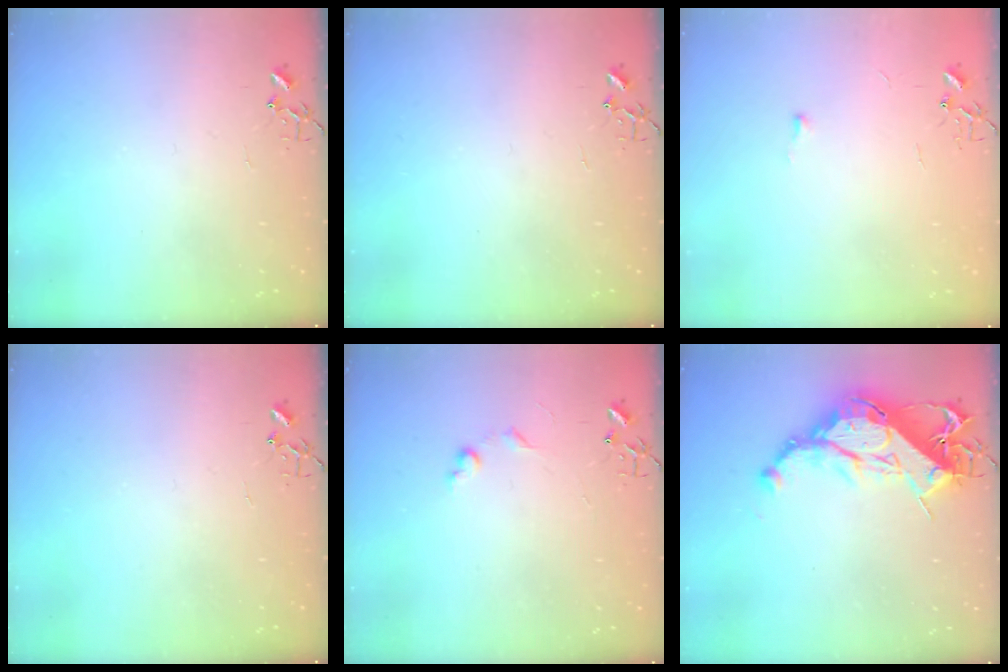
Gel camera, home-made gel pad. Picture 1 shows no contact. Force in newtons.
{"total": 0.0}
{"total": 3.0, "press": 2.9, "slide": 0.4}
{"total": 0.0}
{"total": 6.2, "press": 6.1, "slide": 0.8}
{"total": 21.6, "press": 21.5, "slide": 2.2}